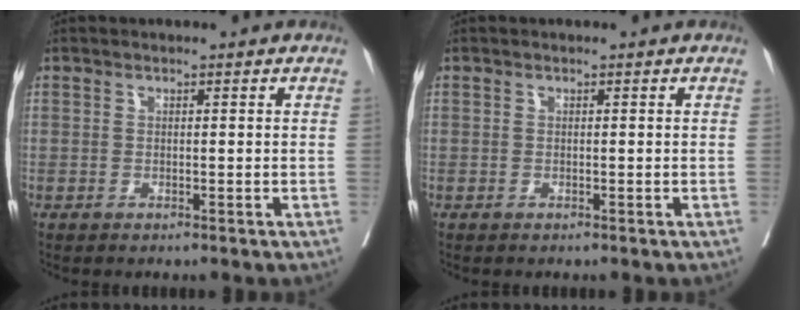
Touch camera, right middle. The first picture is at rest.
{"total": 0.0}